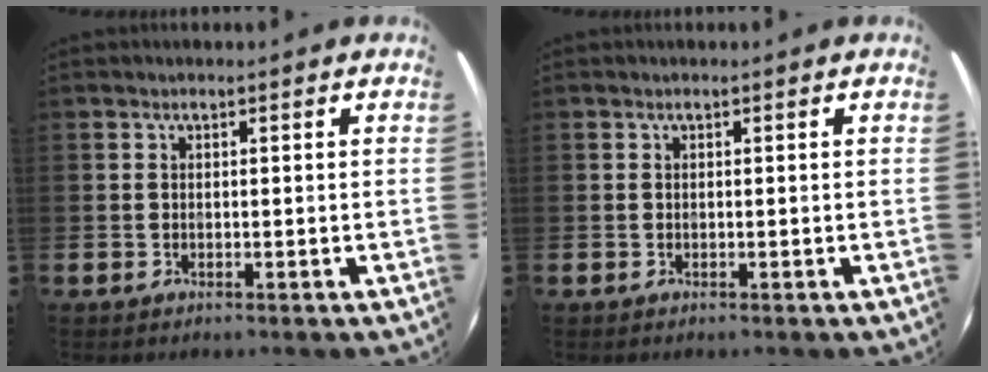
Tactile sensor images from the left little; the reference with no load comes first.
{"total": 0.0}